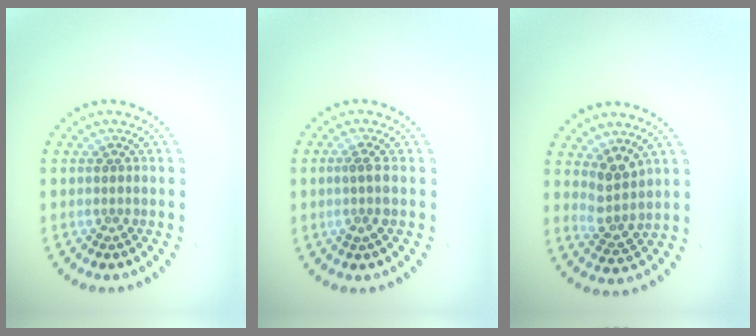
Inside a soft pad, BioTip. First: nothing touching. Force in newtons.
{"total": 1.4, "press": 1.2, "slide": 0.8}
{"total": 2.7, "press": 2.1, "slide": 1.6}